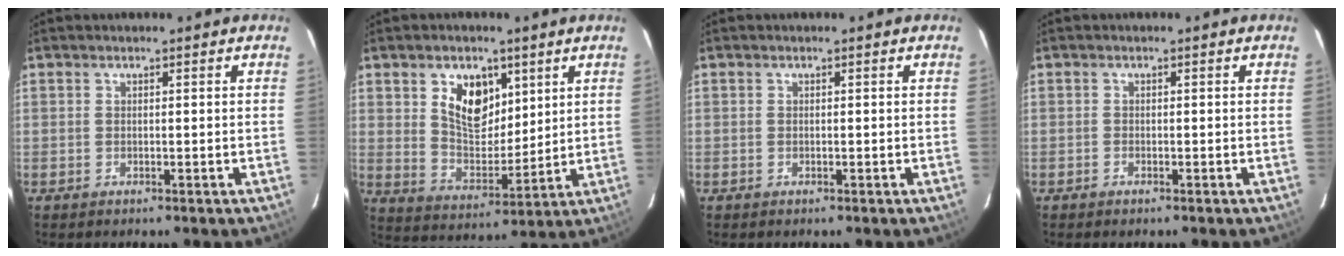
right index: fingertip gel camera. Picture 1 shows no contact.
{"total": 10.5, "force": [4.6, 6.6, 6.8], "torque": [-0.115, 0.002, 0.091]}
{"total": 0.0}
{"total": 0.6, "force": [-0.5, 0.2, 0.1], "torque": [-0.005, 0.000, -0.011]}